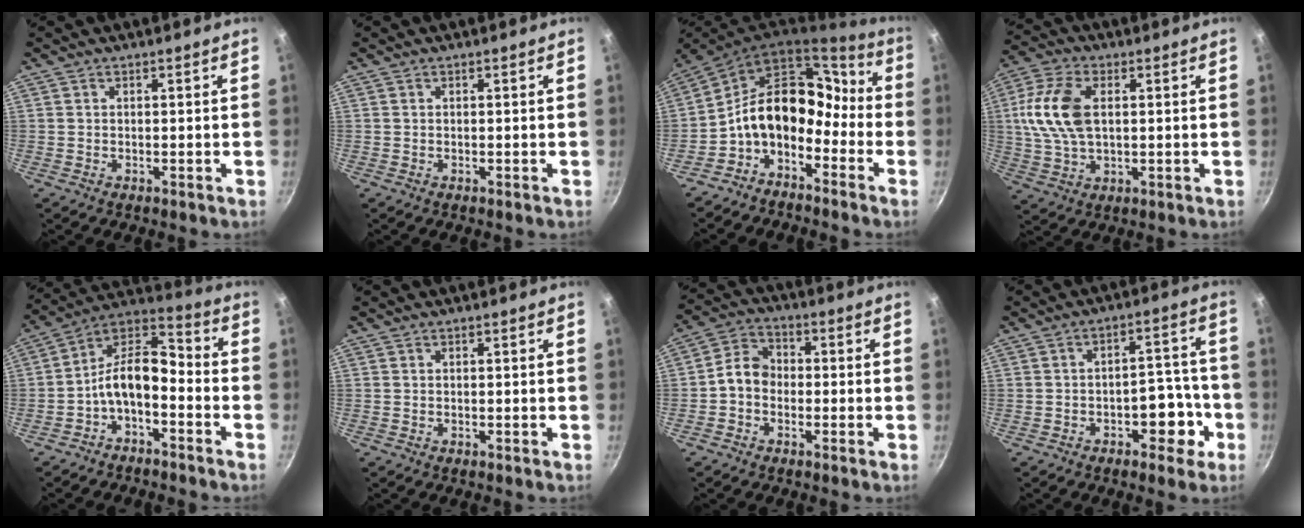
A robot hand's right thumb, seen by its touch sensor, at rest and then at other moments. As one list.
[{"total": 0.0}, {"total": 14.9, "force": [-5.2, 10.3, 9.3], "torque": [-0.112, 0.087, -0.117]}, {"total": 12.8, "force": [2.0, 7.5, 10.2], "torque": [-0.198, 0.010, 0.032]}, {"total": 11.3, "force": [-4.2, 5.9, 8.6], "torque": [-0.152, 0.069, -0.088]}, {"total": 0.0}, {"total": 6.1, "force": [-1.1, 4.9, 3.6], "torque": [-0.043, 0.025, -0.038]}, {"total": 8.4, "force": [-3.6, 4.9, 5.8], "torque": [-0.033, 0.048, -0.039]}]